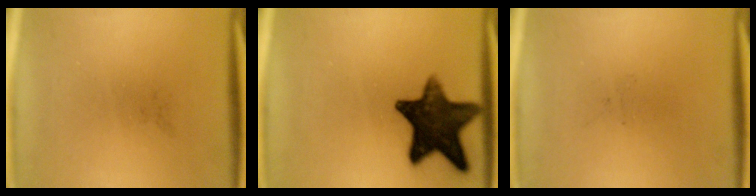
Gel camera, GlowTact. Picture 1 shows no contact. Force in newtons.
{"total": 14.0}
{"total": 0.0}